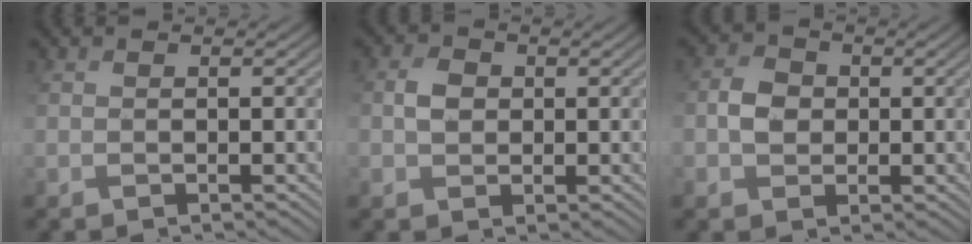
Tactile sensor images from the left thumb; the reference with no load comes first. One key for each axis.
{"total": 2.1, "fx": 0.6, "fy": 1.9, "fz": 0.7, "tx": -0.014, "ty": 0.010, "tz": 0.007}
{"total": 2.8, "fx": 0.2, "fy": 2.6, "fz": 0.9, "tx": -0.017, "ty": 0.010, "tz": -0.001}